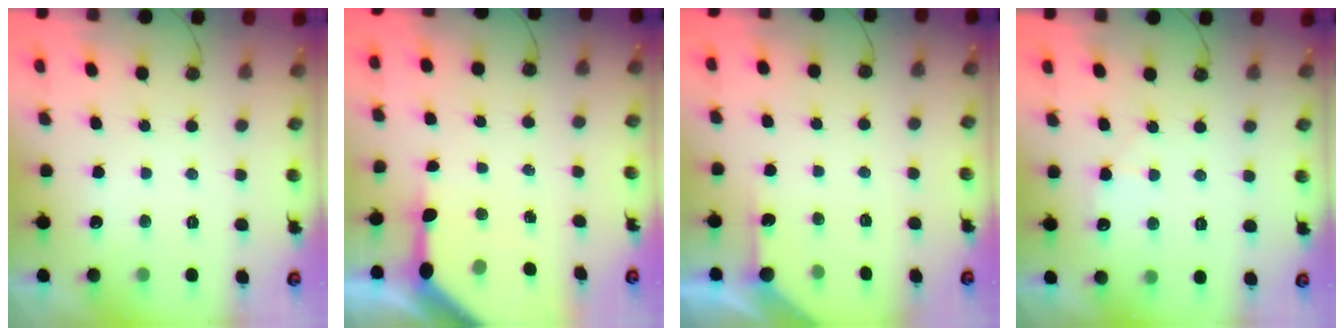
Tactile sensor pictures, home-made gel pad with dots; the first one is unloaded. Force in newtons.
{"total": 7.6, "press": 7.5, "slide": 0.8}
{"total": 2.3, "press": 2.3, "slide": 0.2}
{"total": 6.5, "press": 6.5, "slide": 0.8}